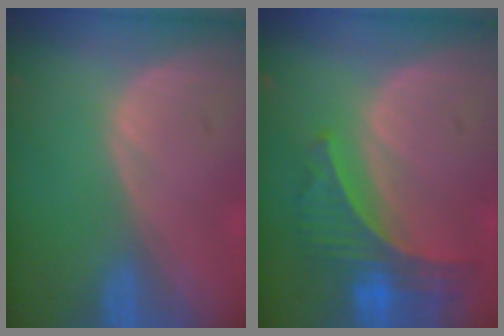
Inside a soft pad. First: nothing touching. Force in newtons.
{"total": 7.4, "press": 6.5, "slide": 3.5}